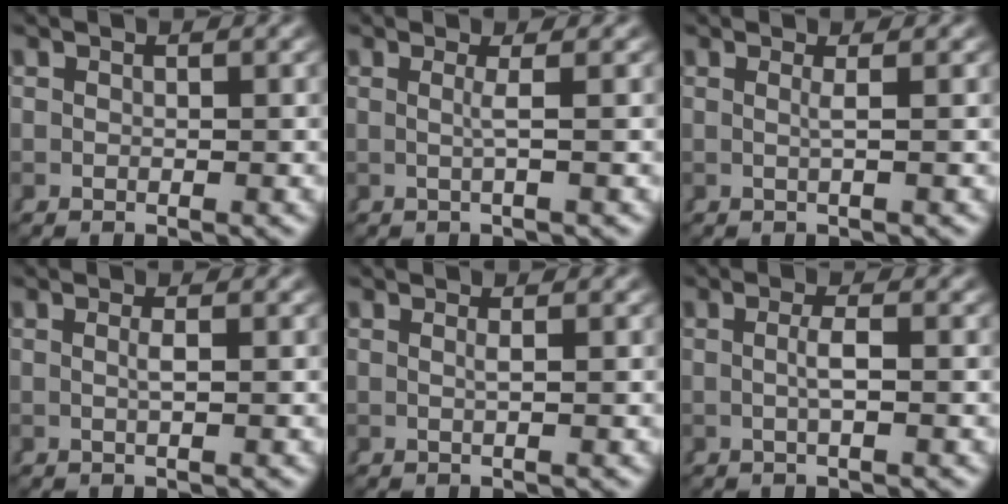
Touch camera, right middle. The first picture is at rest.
{"total": 1.4, "force": [0.0, -0.6, 1.3], "torque": [-0.024, -0.003, 0.000]}
{"total": 1.2, "force": [0.1, -0.4, 1.1], "torque": [-0.018, -0.002, 0.002]}
{"total": 1.0, "force": [-0.1, -0.2, 1.0], "torque": [-0.017, -0.004, -0.001]}
{"total": 0.8, "force": [0.1, -0.3, 0.8], "torque": [-0.014, -0.003, 0.003]}
{"total": 1.6, "force": [-0.6, -0.1, 1.5], "torque": [-0.032, -0.006, -0.008]}